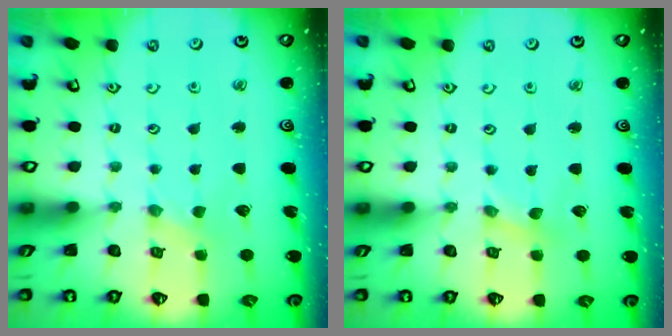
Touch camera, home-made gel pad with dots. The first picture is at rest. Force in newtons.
{"total": 0.8, "press": 0.8, "slide": 0.2}